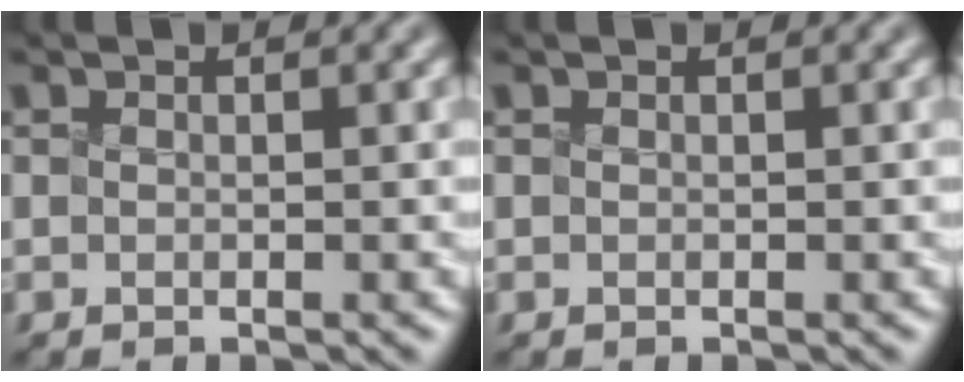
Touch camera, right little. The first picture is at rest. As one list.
[{"total": 0.0}]